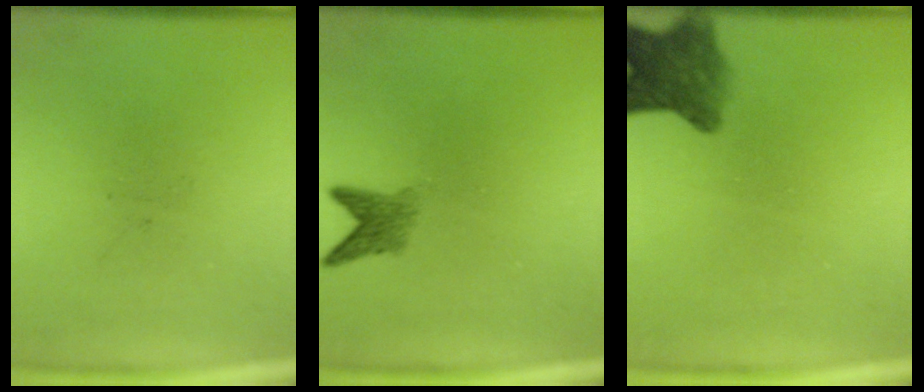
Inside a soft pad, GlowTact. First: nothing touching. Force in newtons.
{"total": 2.4}
{"total": 6.4}